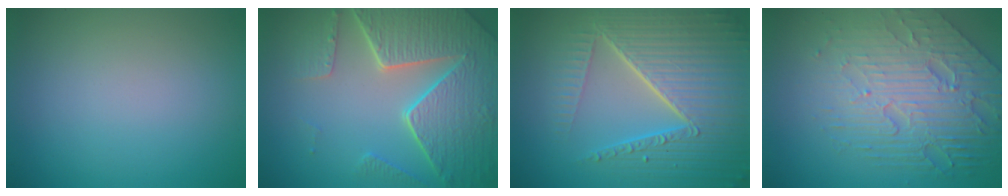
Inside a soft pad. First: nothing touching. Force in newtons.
{"total": 8.2, "press": 6.1, "slide": 5.5}
{"total": 9.3, "press": 6.1, "slide": 6.9}
{"total": 8.1, "press": 5.5, "slide": 5.9}